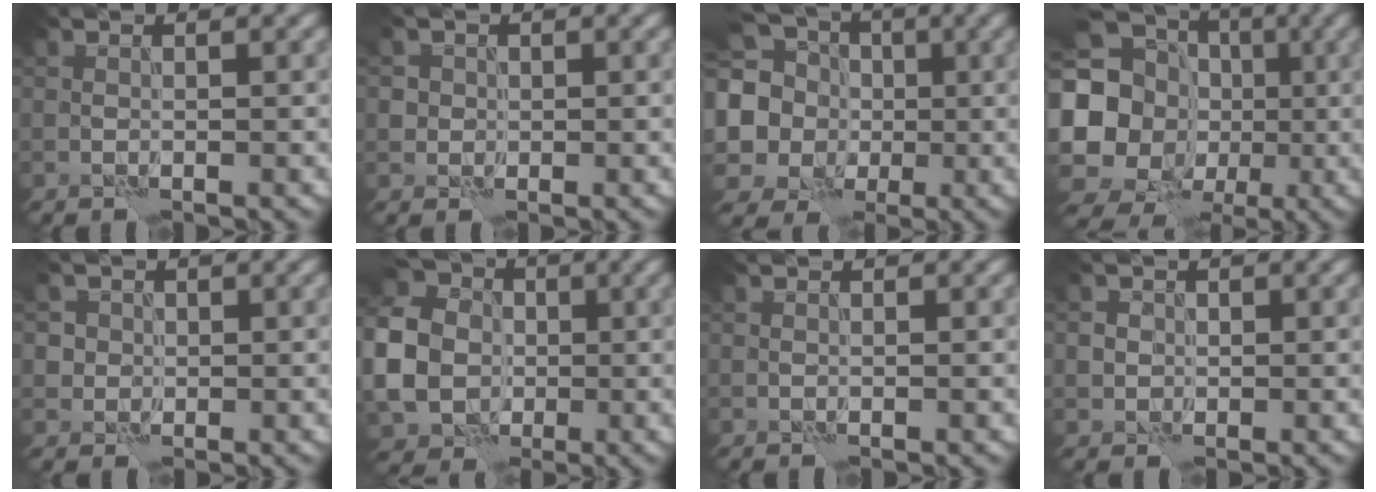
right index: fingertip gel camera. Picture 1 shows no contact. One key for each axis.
{"total": 1.9, "fx": 0.4, "fy": 1.8, "fz": 0.4, "tx": 0.001, "ty": 0.005, "tz": 0.008}
{"total": 11.9, "fx": 0.7, "fy": 10.7, "fz": 5.2, "tx": -0.141, "ty": 0.016, "tz": -0.023}
{"total": 17.9, "fx": -0.7, "fy": 16.3, "fz": 7.4, "tx": -0.175, "ty": 0.006, "tz": -0.045}
{"total": 2.9, "fx": 0.9, "fy": 2.7, "fz": 0.8, "tx": -0.003, "ty": 0.008, "tz": 0.010}
{"total": 9.8, "fx": -0.8, "fy": 8.5, "fz": 4.8, "tx": -0.129, "ty": -0.011, "tz": -0.018}
{"total": 0.0}
{"total": 2.1, "fx": 0.4, "fy": 2.0, "fz": 0.6, "tx": -0.001, "ty": 0.005, "tz": 0.007}